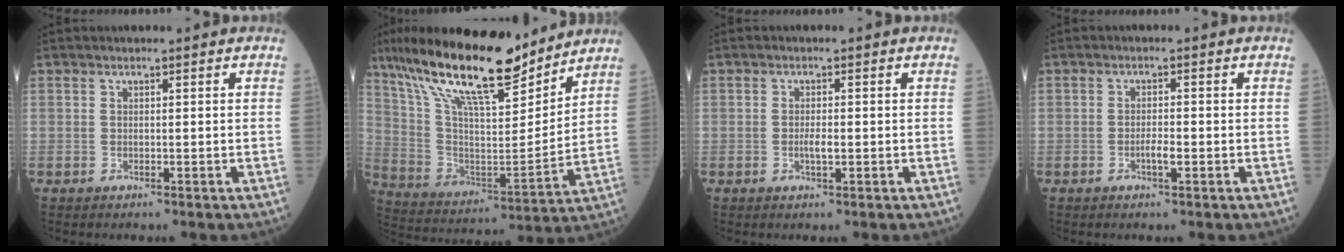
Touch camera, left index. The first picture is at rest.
{"total": 20.8, "force": [16.5, 3.9, 12.1], "torque": [-0.222, 0.008, 0.299]}
{"total": 1.7, "force": [-0.3, 0.4, 1.6], "torque": [-0.033, 0.000, -0.006]}
{"total": 1.9, "force": [-0.7, 0.3, 1.7], "torque": [-0.032, 0.001, -0.013]}